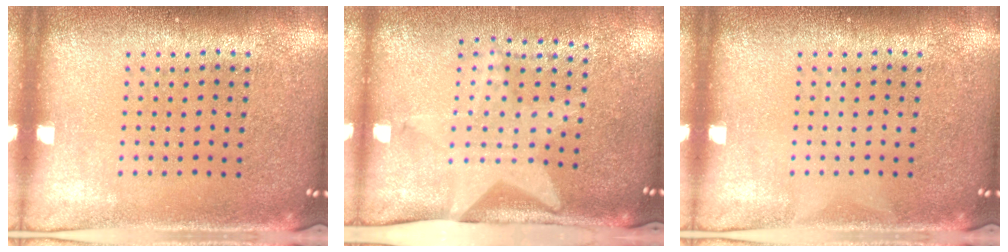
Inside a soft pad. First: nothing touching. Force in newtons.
{"total": 2.0, "press": 1.5, "slide": 1.4}
{"total": 0.0}